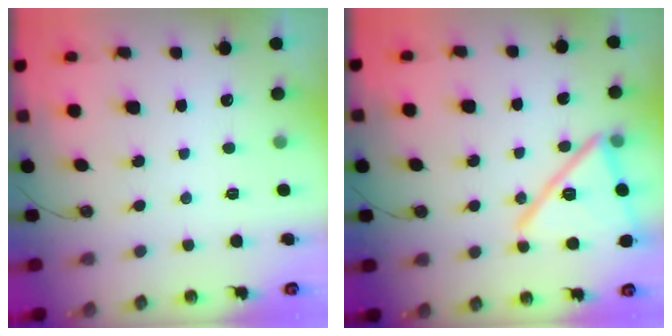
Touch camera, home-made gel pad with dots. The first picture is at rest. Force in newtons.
{"total": 19.0, "press": 19.0, "slide": 0.6}